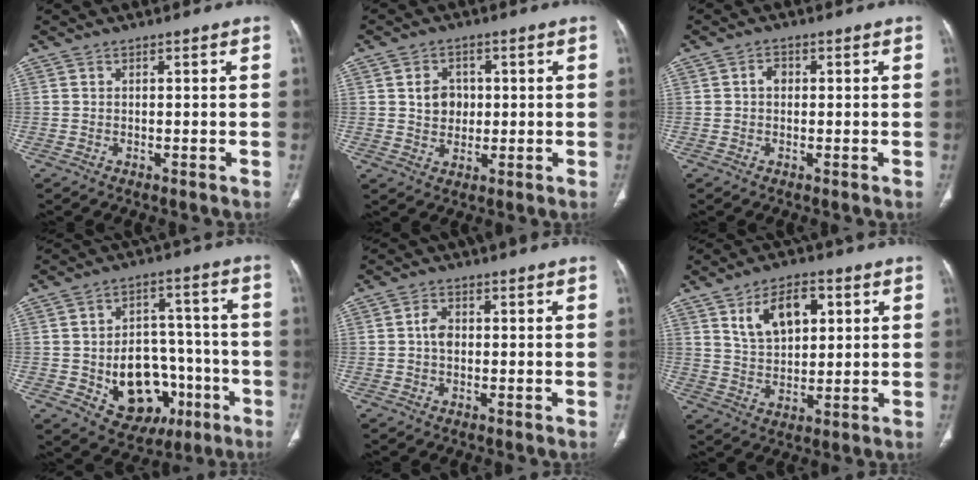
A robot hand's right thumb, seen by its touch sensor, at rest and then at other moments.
{"total": 5.5, "force": [0.8, 4.5, 3.0], "torque": [-0.026, -0.002, 0.015]}
{"total": 1.9, "force": [0.1, 1.5, 1.2], "torque": [-0.014, 0.007, -0.001]}
{"total": 16.7, "force": [-5.1, 12.0, 10.3], "torque": [-0.105, 0.039, -0.056]}
{"total": 2.9, "force": [0.0, 2.0, 2.1], "torque": [-0.037, 0.007, -0.005]}
{"total": 10.5, "force": [4.1, 6.1, 7.5], "torque": [-0.105, -0.008, 0.077]}